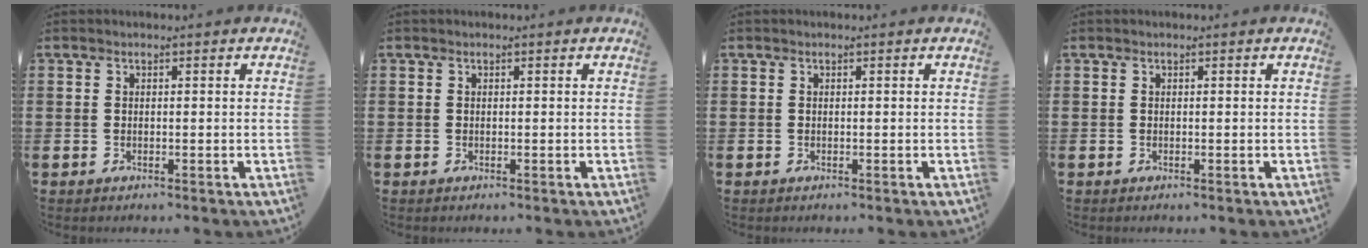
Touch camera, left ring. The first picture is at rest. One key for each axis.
{"total": 0.0}
{"total": 0.0}
{"total": 0.0}